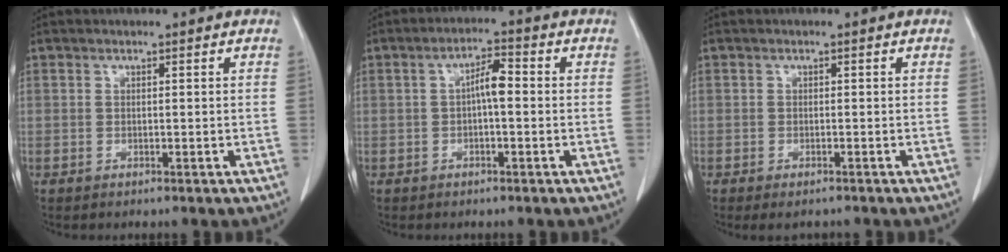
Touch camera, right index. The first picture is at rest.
{"total": 3.9, "force": [-0.1, 1.0, 3.8], "torque": [-0.065, 0.014, -0.003]}
{"total": 2.6, "force": [-2.0, 0.9, 1.3], "torque": [-0.015, -0.004, -0.024]}